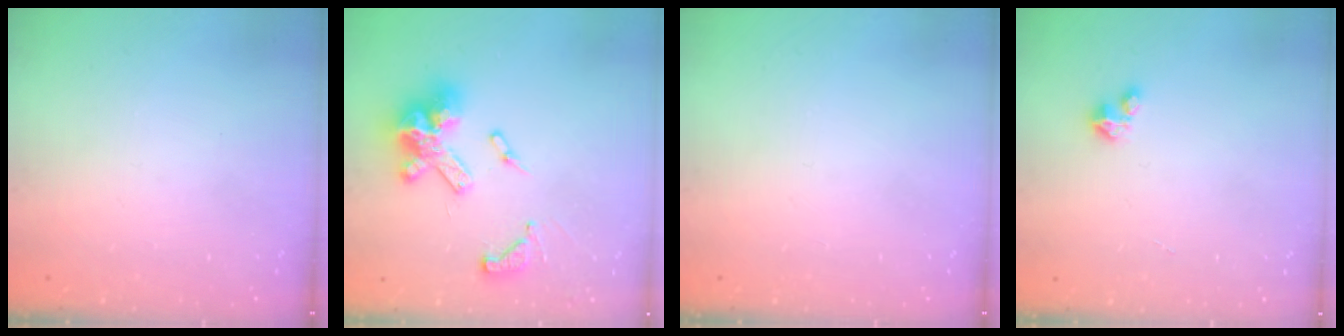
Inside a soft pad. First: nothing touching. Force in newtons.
{"total": 17.4, "press": 17.2, "slide": 2.4}
{"total": 0.0}
{"total": 1.5, "press": 1.5, "slide": 0.2}